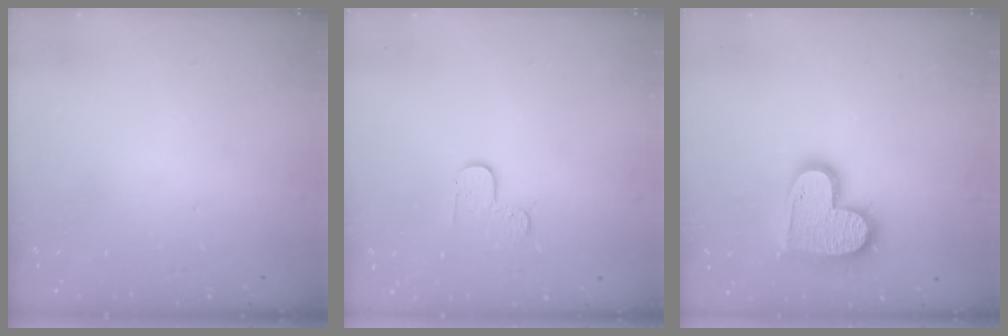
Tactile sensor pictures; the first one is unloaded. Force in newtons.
{"total": 3.6, "press": 3.6, "slide": 0.4}
{"total": 13.9, "press": 13.9, "slide": 1.2}